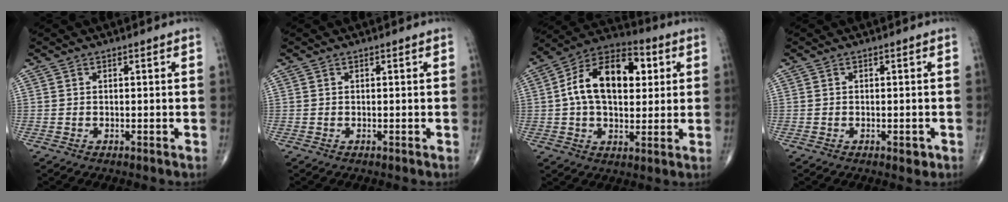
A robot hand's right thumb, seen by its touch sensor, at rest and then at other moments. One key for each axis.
{"total": 0.0}
{"total": 17.8, "fx": 3.4, "fy": 10.6, "fz": 13.9, "tx": -0.203, "ty": 0.016, "tz": 0.047}
{"total": 1.4, "fx": -0.6, "fy": 0.7, "fz": 1.0, "tx": -0.008, "ty": -0.001, "tz": -0.008}